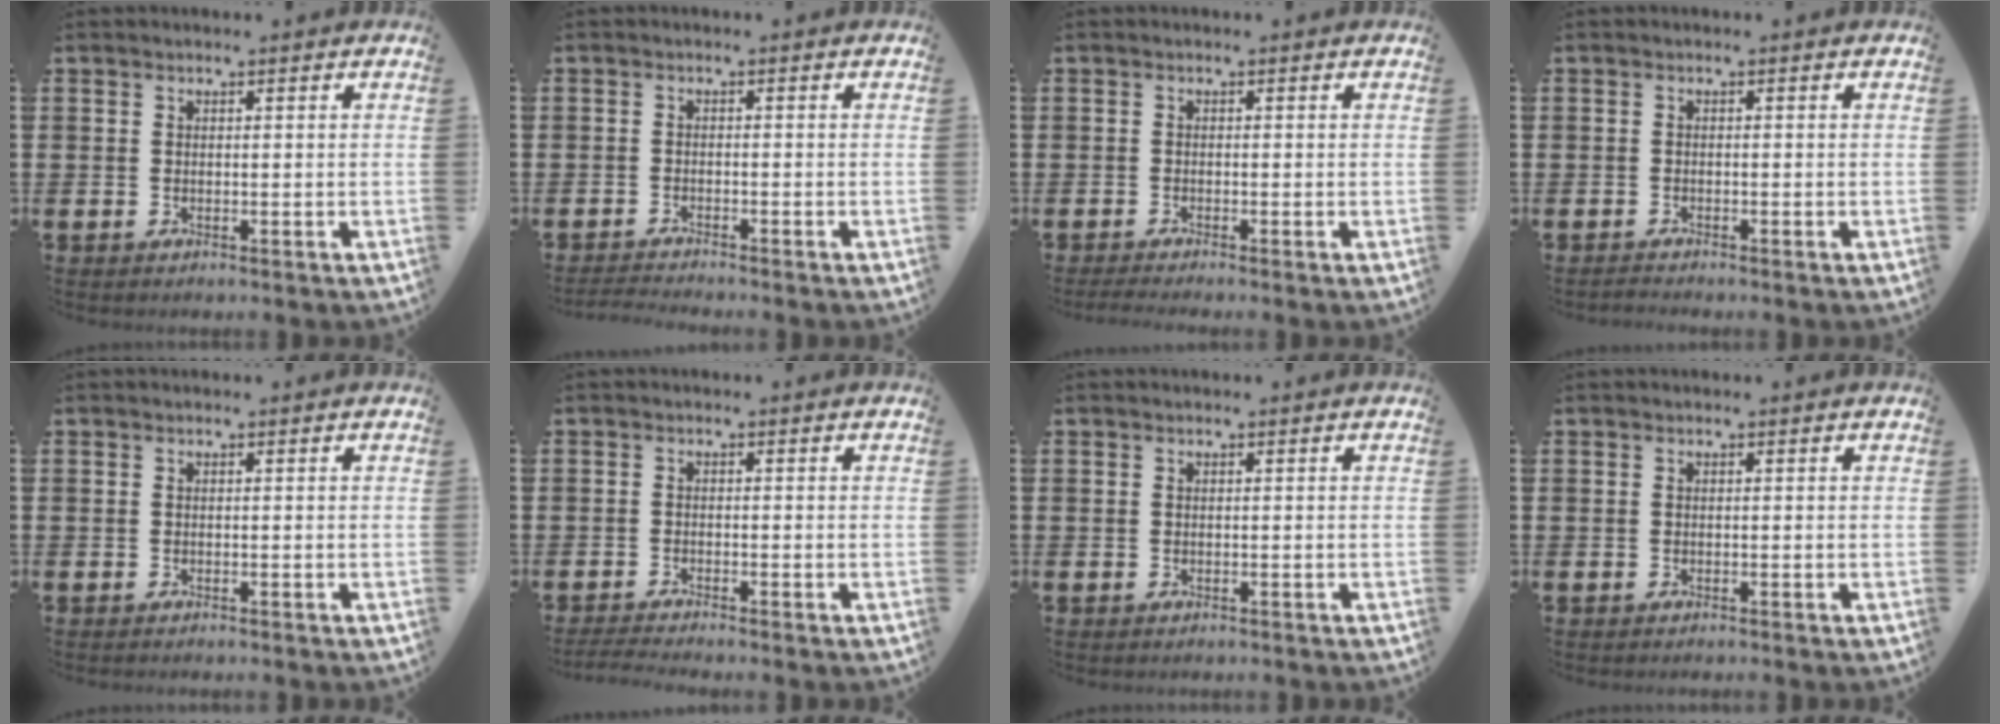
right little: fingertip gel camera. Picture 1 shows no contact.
{"total": 1.3, "force": [-1.2, -0.2, 0.2], "torque": [-0.003, 0.002, -0.025]}
{"total": 0.8, "force": [-0.6, 0.0, 0.5], "torque": [-0.008, -0.001, -0.012]}
{"total": 0.6, "force": [-0.5, 0.0, 0.1], "torque": [-0.002, -0.001, -0.012]}
{"total": 0.0}
{"total": 1.3, "force": [-1.3, -0.1, 0.3], "torque": [-0.005, 0.001, -0.025]}
{"total": 0.0}
{"total": 0.0}